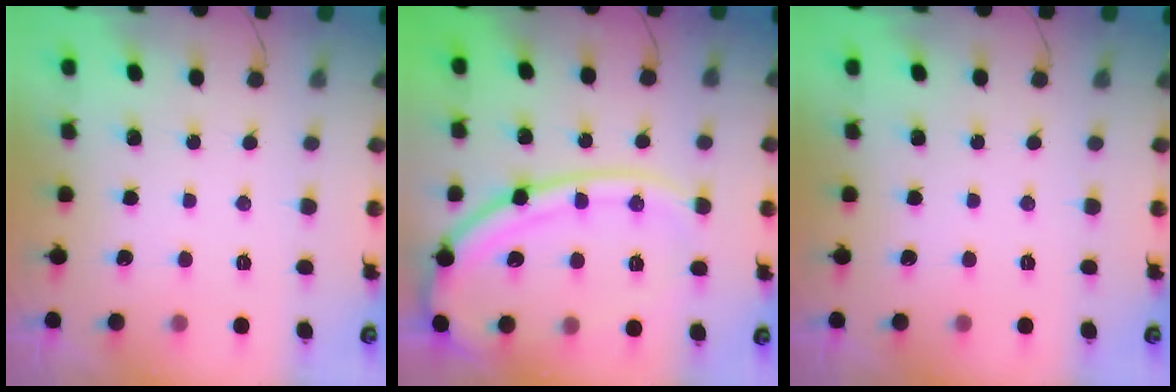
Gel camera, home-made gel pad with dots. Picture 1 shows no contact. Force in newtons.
{"total": 18.2, "press": 18.1, "slide": 1.9}
{"total": 0.0}